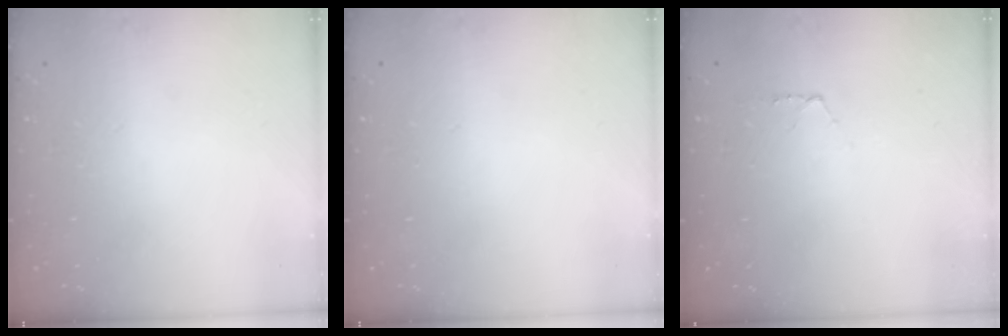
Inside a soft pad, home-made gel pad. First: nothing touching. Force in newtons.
{"total": 0.0}
{"total": 3.6, "press": 3.5, "slide": 0.4}